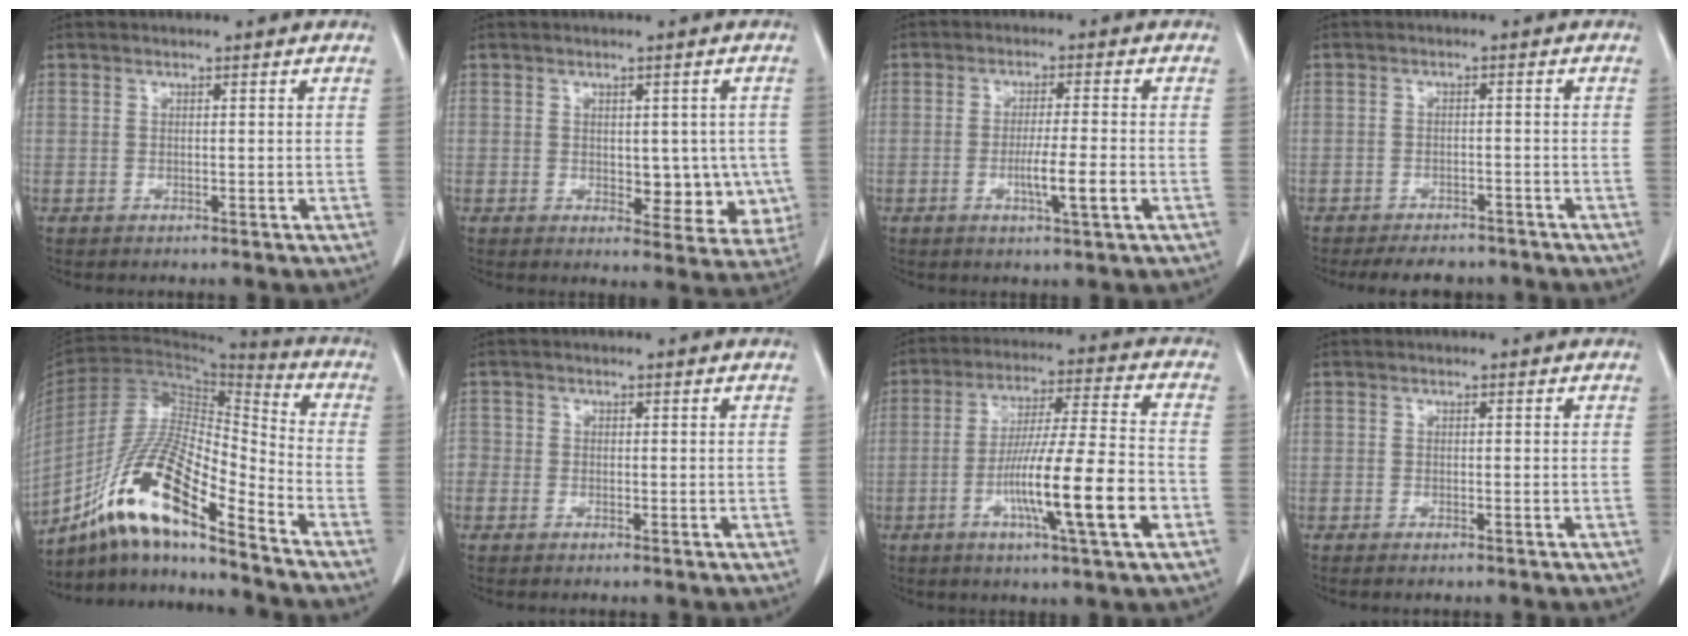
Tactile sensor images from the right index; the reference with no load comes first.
{"total": 7.4, "force": [-0.3, 4.3, 6.0], "torque": [-0.045, 0.001, 0.008]}
{"total": 5.5, "force": [-1.6, -0.2, 5.3], "torque": [-0.088, -0.008, -0.024]}
{"total": 6.4, "force": [-5.6, 2.6, 1.7], "torque": [-0.018, -0.001, -0.071]}
{"total": 17.3, "force": [-11.9, 2.1, 12.3], "torque": [-0.236, -0.003, -0.217]}
{"total": 1.8, "force": [-0.6, 1.6, 0.4], "torque": [-0.005, 0.004, -0.017]}
{"total": 15.2, "force": [-4.9, 0.2, 14.4], "torque": [-0.247, -0.008, -0.083]}
{"total": 0.8, "force": [-0.6, 0.0, 0.5], "torque": [-0.013, -0.002, -0.009]}